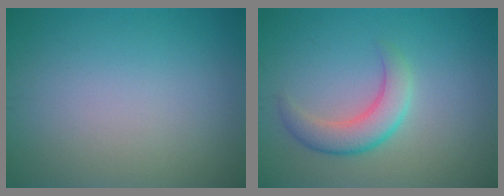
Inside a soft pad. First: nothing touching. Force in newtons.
{"total": 3.7, "press": 3.7, "slide": 0.2}